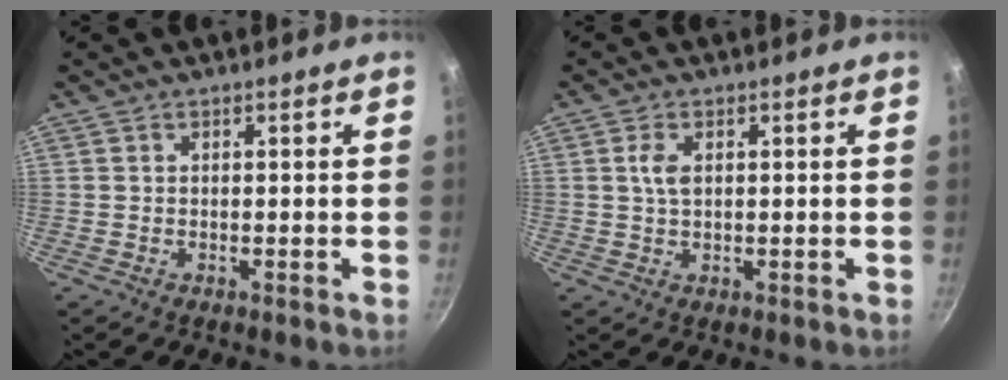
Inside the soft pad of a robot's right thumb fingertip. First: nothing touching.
{"total": 2.9, "force": [0.7, 1.6, 2.3], "torque": [-0.047, 0.001, 0.014]}